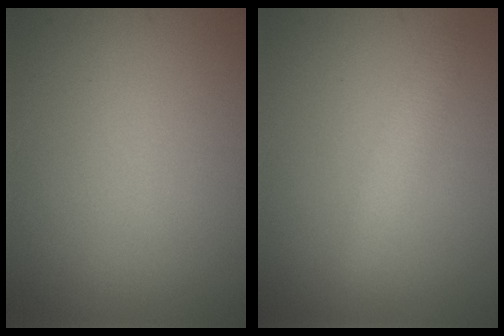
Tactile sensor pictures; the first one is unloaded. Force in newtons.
{"total": 1.8, "press": 1.8, "slide": 0.0}